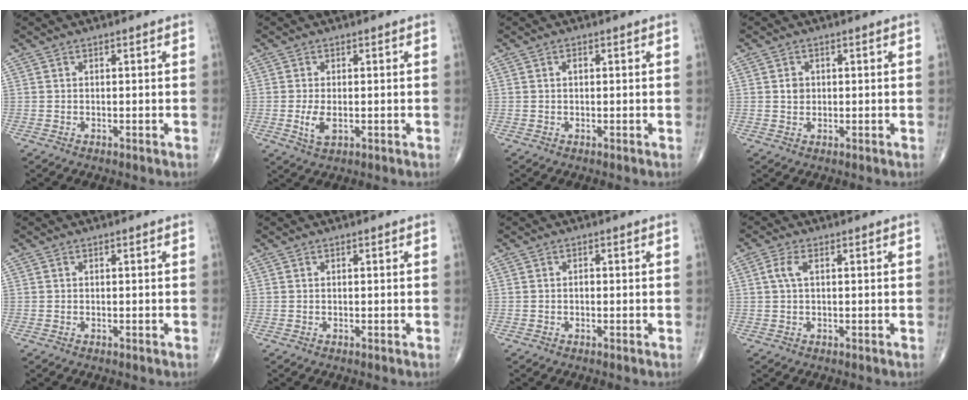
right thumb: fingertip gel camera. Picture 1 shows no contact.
{"total": 3.5, "force": [-0.6, 1.7, 2.9], "torque": [-0.060, -0.006, -0.009]}
{"total": 0.9, "force": [0.2, 0.5, 0.7], "torque": [-0.009, 0.002, 0.001]}
{"total": 2.0, "force": [0.3, 1.7, 0.9], "torque": [-0.008, 0.001, 0.005]}
{"total": 0.0}
{"total": 0.0}
{"total": 0.6, "force": [-0.2, 0.4, 0.4], "torque": [-0.004, 0.002, -0.006]}
{"total": 2.8, "force": [0.7, 1.2, 2.5], "torque": [-0.063, 0.010, 0.014]}